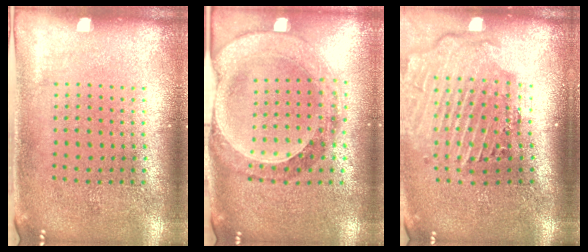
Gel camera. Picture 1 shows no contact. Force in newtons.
{"total": 1.5, "press": 1.4, "slide": 0.3}
{"total": 2.9, "press": 2.3, "slide": 1.8}